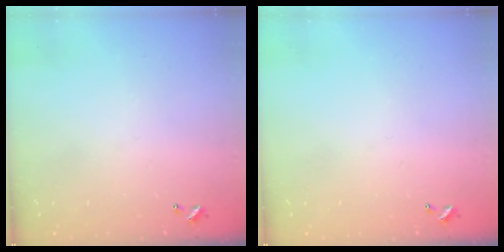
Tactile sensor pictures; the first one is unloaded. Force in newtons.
{"total": 0.0}